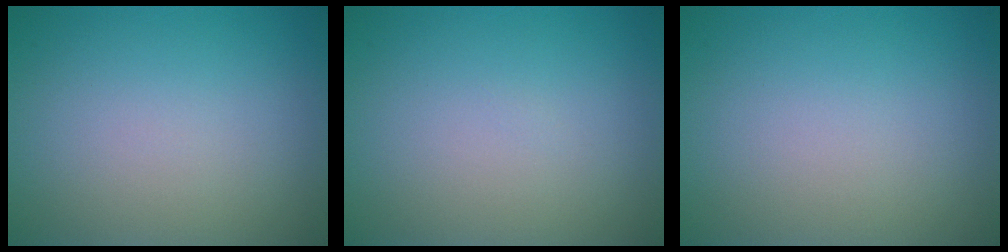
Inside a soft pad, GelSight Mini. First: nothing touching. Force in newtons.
{"total": 0.0}
{"total": 0.0}